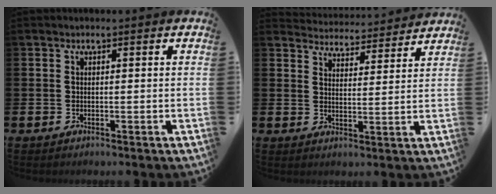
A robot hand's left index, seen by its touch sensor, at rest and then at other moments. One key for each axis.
{"total": 4.4, "fx": 4.4, "fy": 0.5, "fz": -0.3, "tx": -0.011, "ty": -0.040, "tz": 0.074}